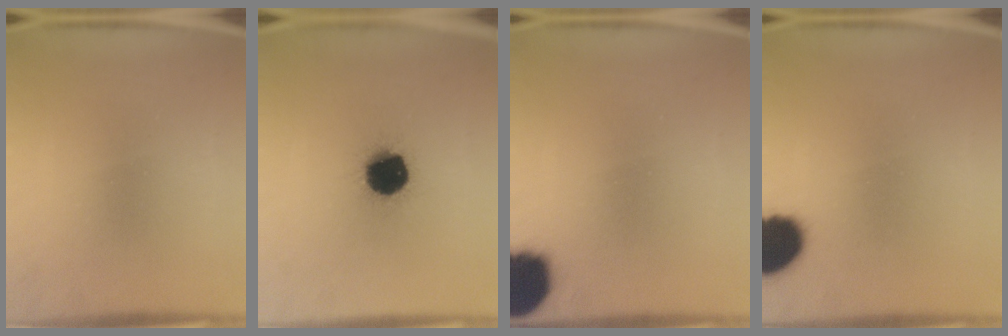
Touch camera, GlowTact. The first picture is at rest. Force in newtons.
{"total": 16.1}
{"total": 16.8}
{"total": 12.6}